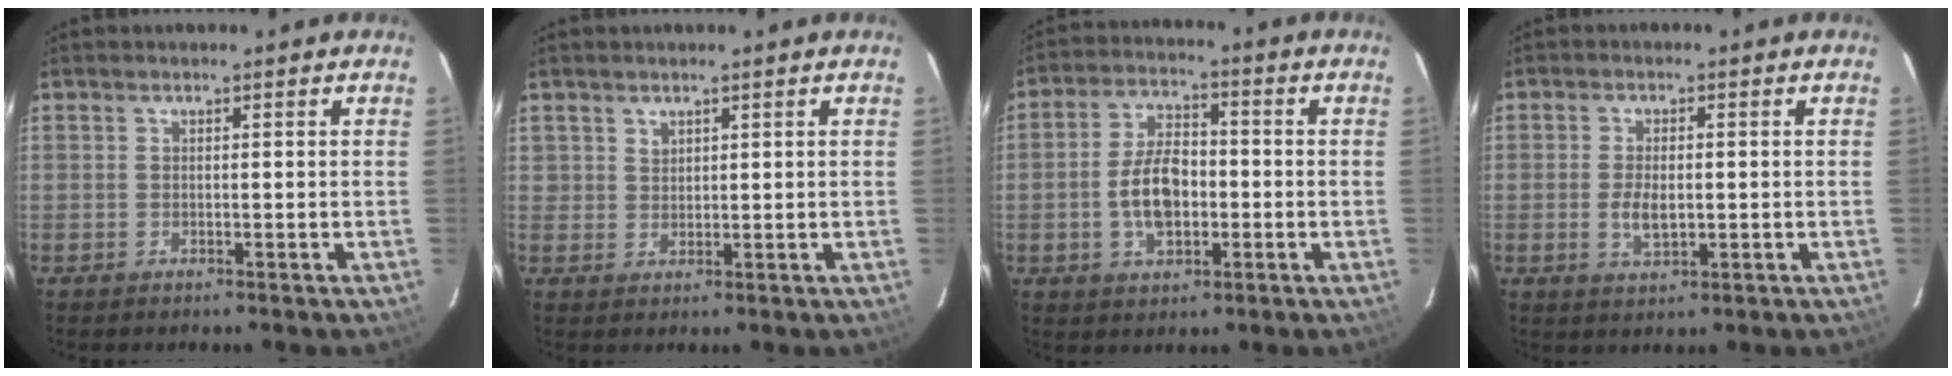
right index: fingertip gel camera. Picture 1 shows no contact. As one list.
[{"total": 1.9, "force": [1.4, 1.2, 0.0], "torque": [0.010, 0.005, 0.027]}, {"total": 9.3, "force": [-1.7, 5.3, 7.4], "torque": [-0.143, 0.012, -0.022]}, {"total": 5.0, "force": [-0.7, 2.5, 4.3], "torque": [-0.086, -0.004, -0.010]}]